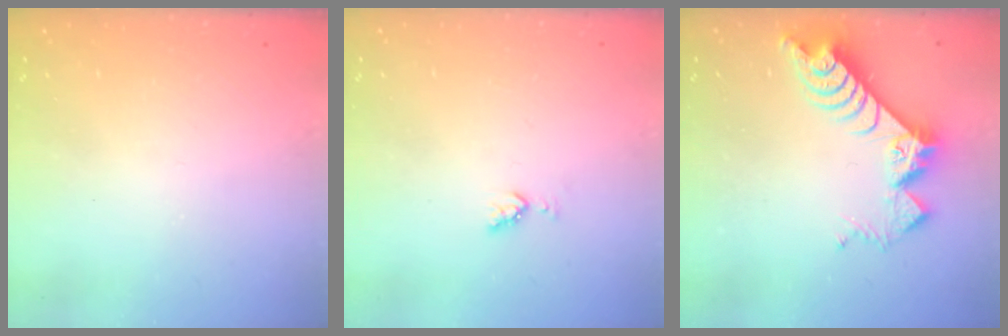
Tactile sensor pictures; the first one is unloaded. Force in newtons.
{"total": 3.6, "press": 3.5, "slide": 0.9}
{"total": 9.8, "press": 9.7, "slide": 0.9}